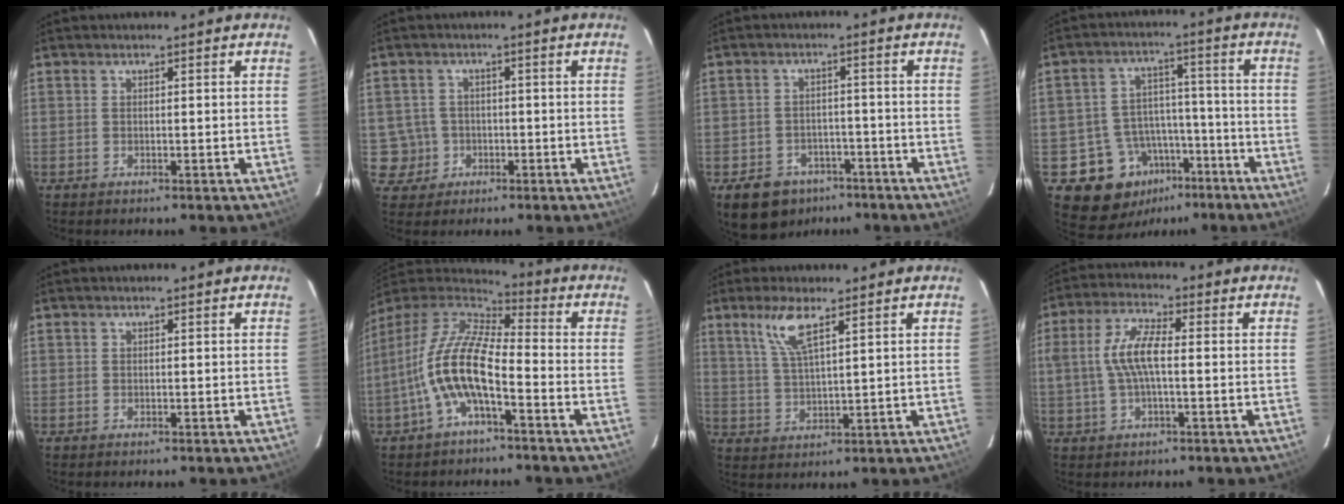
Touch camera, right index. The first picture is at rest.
{"total": 5.0, "force": [-1.0, 4.9, 0.2], "torque": [-0.010, 0.024, -0.008]}
{"total": 10.4, "force": [-6.2, 7.6, 3.4], "torque": [-0.086, 0.021, -0.073]}
{"total": 12.0, "force": [-6.7, 9.3, 3.6], "torque": [-0.076, 0.041, -0.084]}
{"total": 0.0}
{"total": 13.8, "force": [-4.9, 4.6, 12.0], "torque": [-0.243, 0.006, -0.100]}
{"total": 6.5, "force": [3.9, 1.2, 5.1], "torque": [-0.107, 0.001, 0.082]}
{"total": 7.8, "force": [-0.3, 2.9, 7.3], "torque": [-0.147, 0.012, -0.005]}